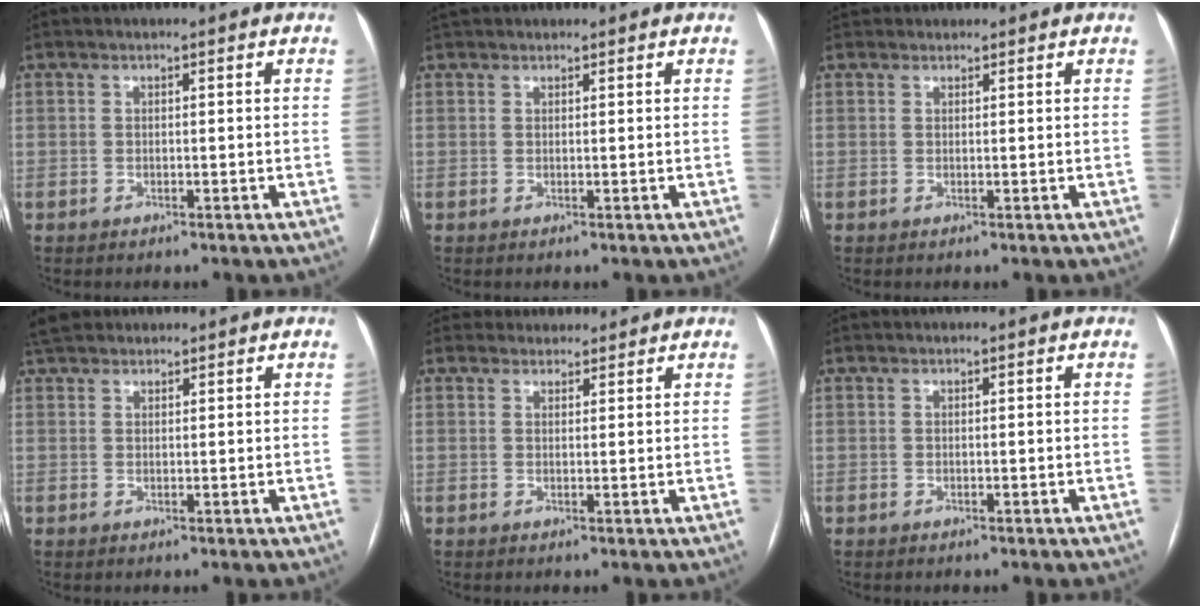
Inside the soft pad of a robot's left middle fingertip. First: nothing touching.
{"total": 2.5, "force": [2.2, 1.0, 0.6], "torque": [-0.013, 0.030, 0.037]}
{"total": 1.9, "force": [1.6, 0.9, -0.1], "torque": [0.007, 0.020, 0.024]}
{"total": 4.6, "force": [4.0, 1.9, 1.3], "torque": [-0.027, 0.030, 0.073]}
{"total": 3.8, "force": [3.4, 1.6, -0.2], "torque": [0.010, 0.019, 0.046]}
{"total": 0.0}